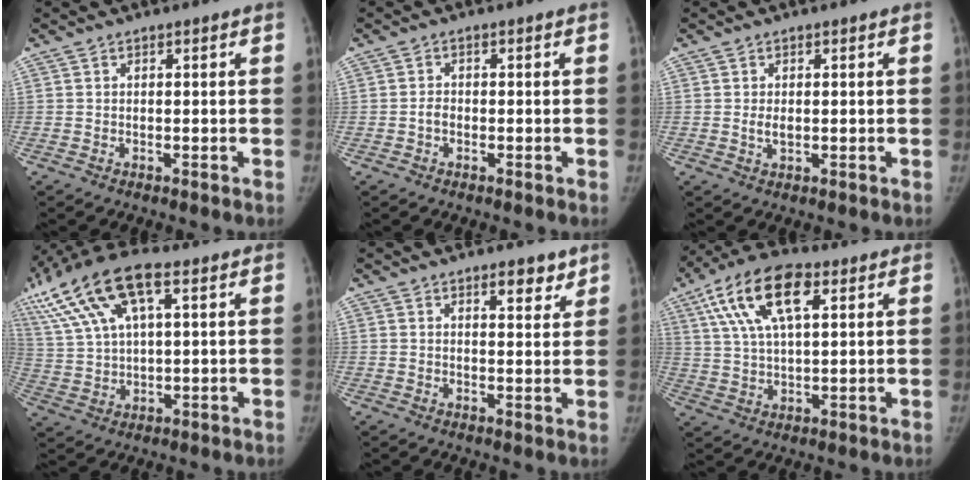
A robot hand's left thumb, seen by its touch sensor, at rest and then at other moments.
{"total": 1.6, "force": [-0.6, 1.2, 1.0], "torque": [-0.010, 0.009, -0.015]}
{"total": 2.1, "force": [0.0, 1.2, 1.7], "torque": [-0.027, -0.001, 0.000]}
{"total": 19.0, "force": [8.8, 8.1, 14.8], "torque": [-0.317, 0.020, 0.165]}
{"total": 4.3, "force": [3.0, 1.7, 2.6], "torque": [-0.016, -0.019, 0.042]}
{"total": 15.5, "force": [6.4, 6.8, 12.3], "torque": [-0.222, 0.009, 0.111]}